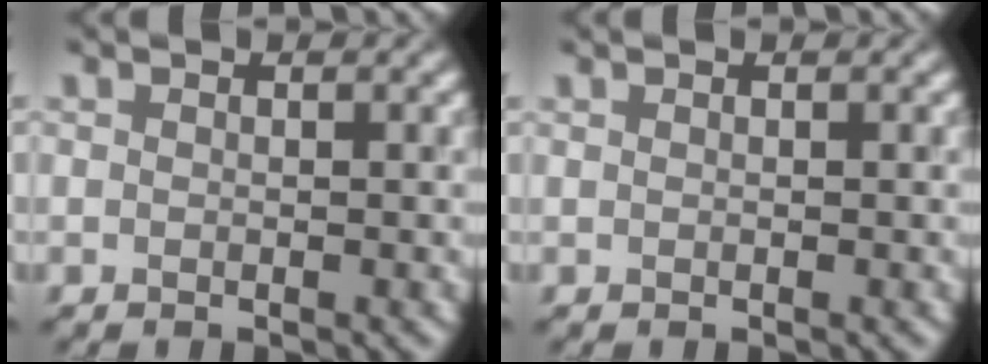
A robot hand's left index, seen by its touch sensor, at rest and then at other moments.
{"total": 0.0}